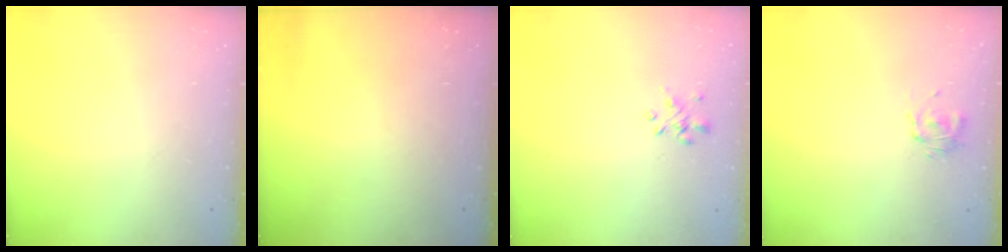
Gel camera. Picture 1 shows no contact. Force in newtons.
{"total": 0.0}
{"total": 1.9, "press": 1.8, "slide": 0.6}
{"total": 2.9, "press": 2.8, "slide": 0.8}